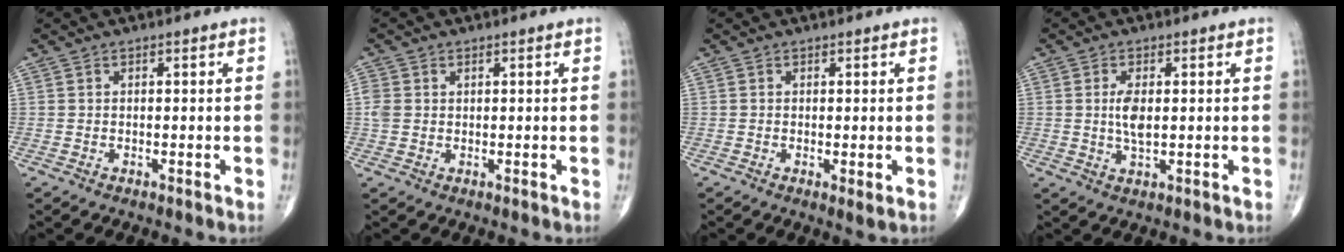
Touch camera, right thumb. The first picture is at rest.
{"total": 2.6, "force": [0.4, 2.1, 1.4], "torque": [-0.034, 0.002, 0.008]}
{"total": 1.4, "force": [-0.1, 0.2, 1.4], "torque": [-0.024, -0.007, 0.000]}
{"total": 4.2, "force": [0.4, 1.8, 3.8], "torque": [-0.077, -0.009, 0.008]}